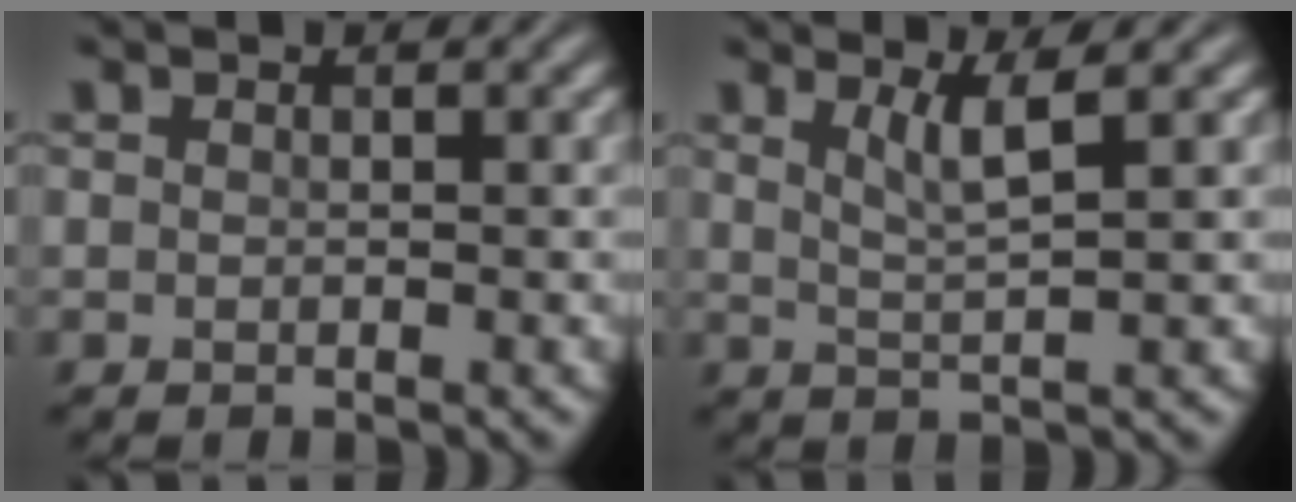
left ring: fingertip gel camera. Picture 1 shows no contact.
{"total": 2.8, "force": [1.3, 0.5, 2.4], "torque": [-0.040, -0.003, 0.026]}